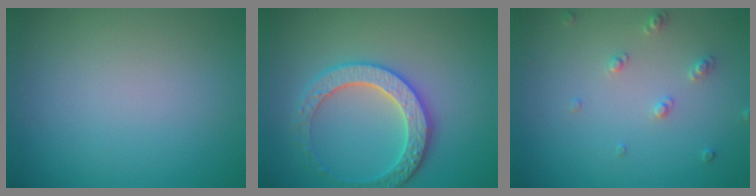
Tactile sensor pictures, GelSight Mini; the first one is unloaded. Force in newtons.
{"total": 4.0, "press": 3.8, "slide": 1.1}
{"total": 1.6, "press": 1.5, "slide": 0.4}